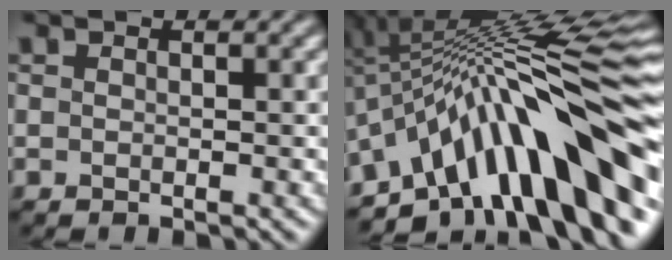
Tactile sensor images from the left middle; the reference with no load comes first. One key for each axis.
{"total": 14.9, "fx": -3.8, "fy": 5.0, "fz": 13.5, "tx": -0.187, "ty": 0.040, "tz": -0.068}